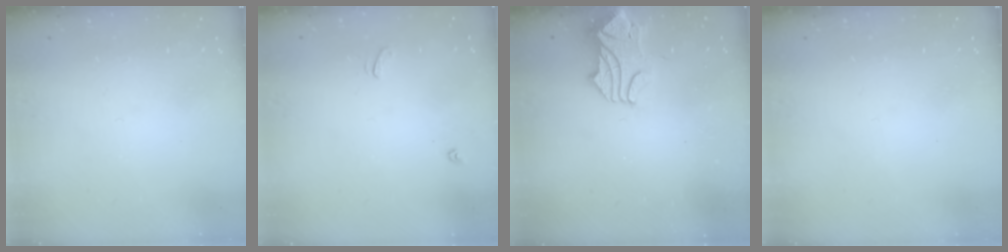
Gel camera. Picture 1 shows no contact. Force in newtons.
{"total": 1.7, "press": 1.7, "slide": 0.5}
{"total": 1.7, "press": 1.4, "slide": 1.0}
{"total": 0.0}